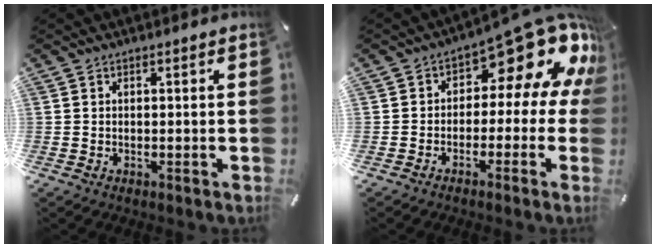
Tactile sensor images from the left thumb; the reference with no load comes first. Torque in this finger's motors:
{"motor_torque": [0.38, 0.38, 0.69, 0.43, 0.03]}